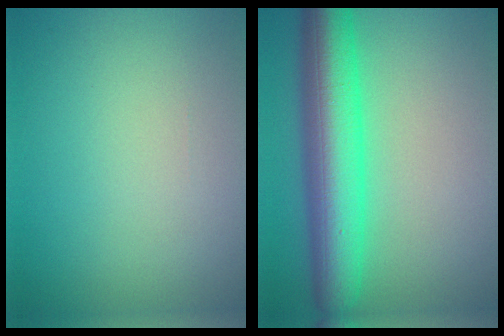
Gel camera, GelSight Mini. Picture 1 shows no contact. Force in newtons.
{"total": 8.7, "press": 8.7, "slide": 0.3}